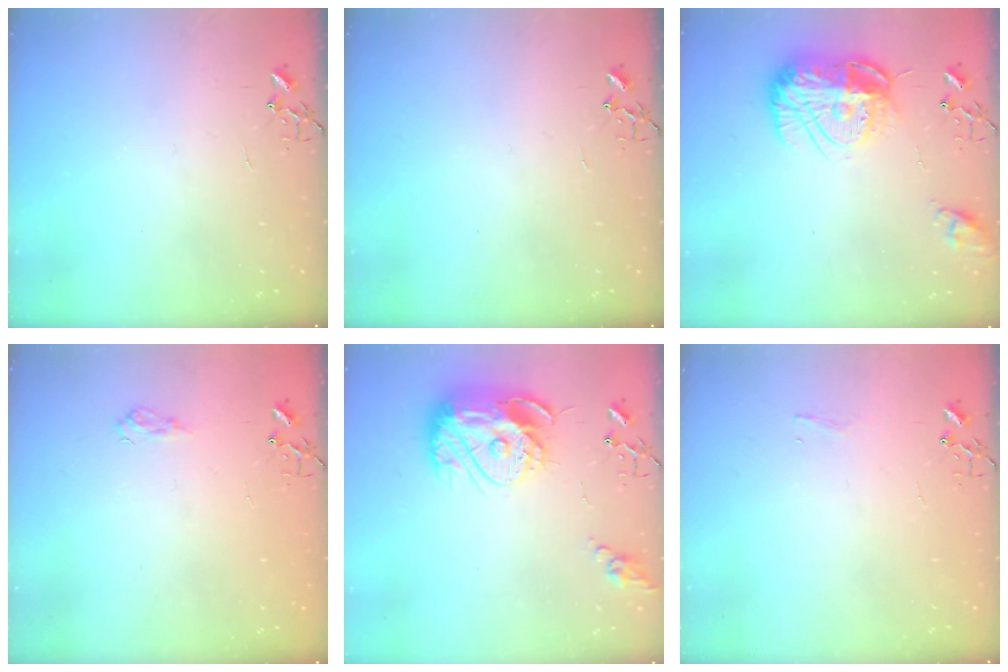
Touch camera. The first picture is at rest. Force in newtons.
{"total": 0.0}
{"total": 17.7, "press": 17.6, "slide": 1.6}
{"total": 7.5, "press": 7.4, "slide": 0.9}
{"total": 16.9, "press": 16.8, "slide": 1.7}
{"total": 4.1, "press": 4.0, "slide": 0.5}